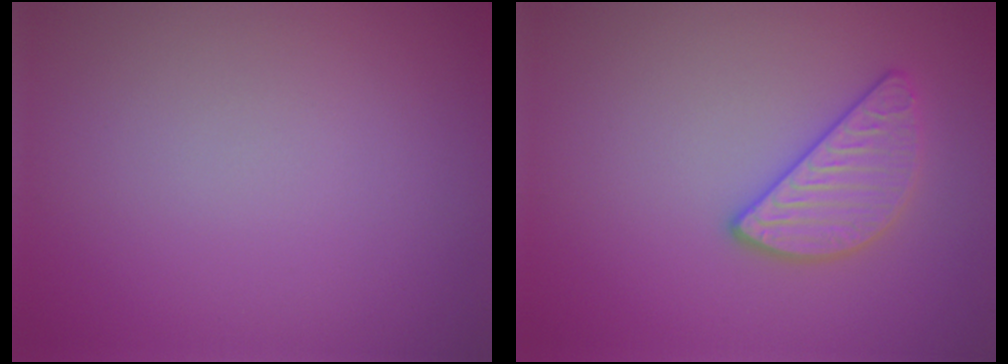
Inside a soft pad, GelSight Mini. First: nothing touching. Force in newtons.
{"total": 2.8, "press": 2.7, "slide": 0.4}